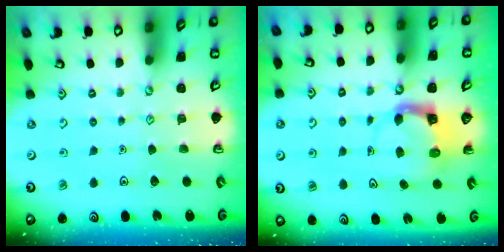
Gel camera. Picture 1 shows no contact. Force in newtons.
{"total": 3.8, "press": 3.8, "slide": 0.3}